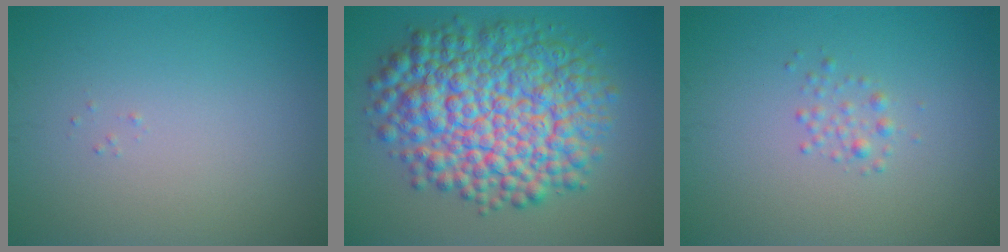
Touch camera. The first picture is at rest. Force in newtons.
{"total": 11.9, "press": 11.9, "slide": 0.1}
{"total": 1.1, "press": 1.1, "slide": 0.0}